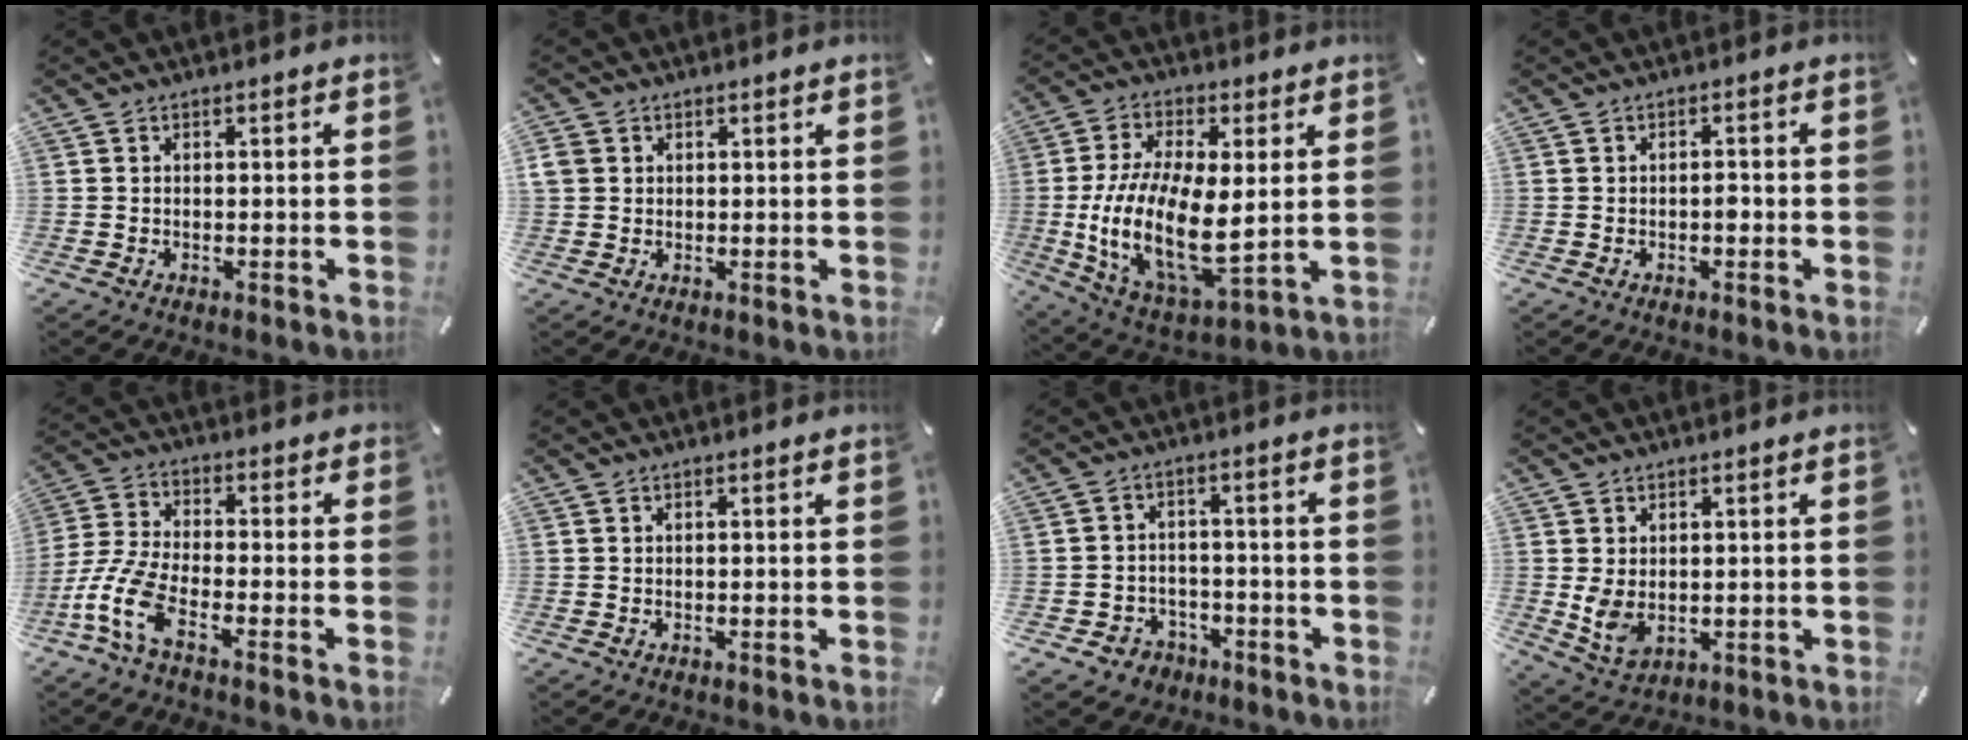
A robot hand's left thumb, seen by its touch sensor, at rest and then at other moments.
{"total": 2.5, "force": [0.9, 2.3, 0.6], "torque": [-0.013, 0.005, 0.017]}
{"total": 17.0, "force": [0.5, 8.9, 14.4], "torque": [-0.292, -0.019, 0.018]}
{"total": 1.5, "force": [-0.5, 0.8, 1.2], "torque": [-0.022, 0.006, -0.012]}
{"total": 11.2, "force": [-5.9, 4.6, 8.3], "torque": [-0.194, 0.002, -0.116]}
{"total": 0.0}
{"total": 4.7, "force": [-2.2, 4.2, 0.6], "torque": [-0.018, 0.012, -0.040]}
{"total": 5.2, "force": [0.6, 3.8, 3.5], "torque": [-0.082, -0.008, 0.011]}